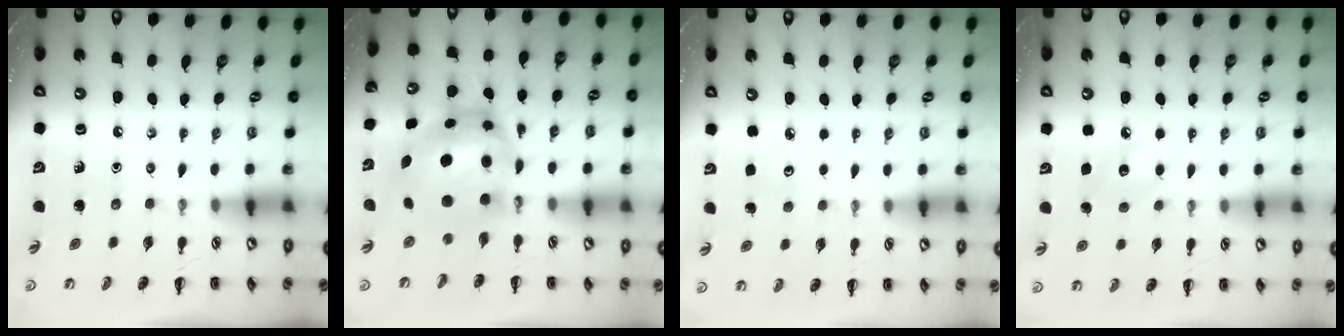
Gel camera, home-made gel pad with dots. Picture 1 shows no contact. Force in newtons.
{"total": 7.7, "press": 7.6, "slide": 1.6}
{"total": 2.8, "press": 2.7, "slide": 0.8}
{"total": 7.5, "press": 7.3, "slide": 1.6}